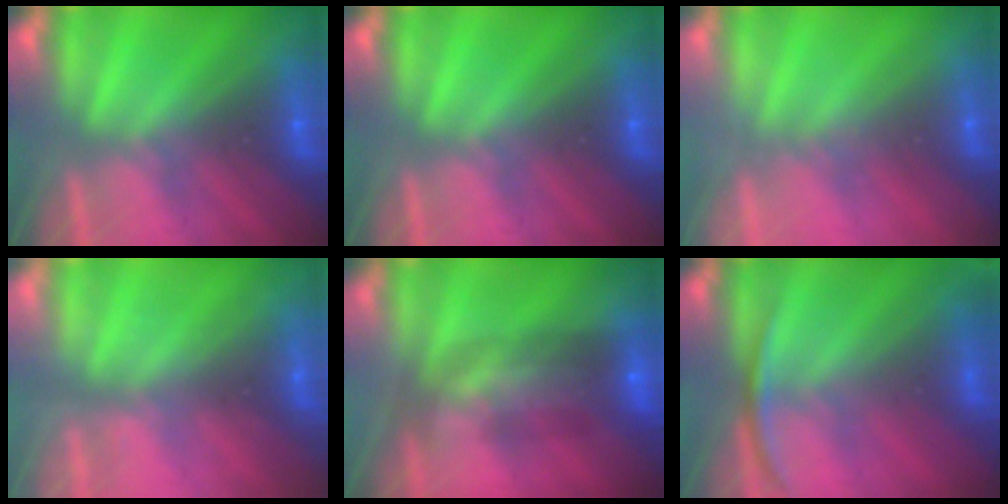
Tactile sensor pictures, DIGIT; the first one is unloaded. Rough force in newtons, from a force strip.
{"total": 0.0}
{"total": 2.0}
{"total": 2.2}
{"total": 5.5}
{"total": 2.8}